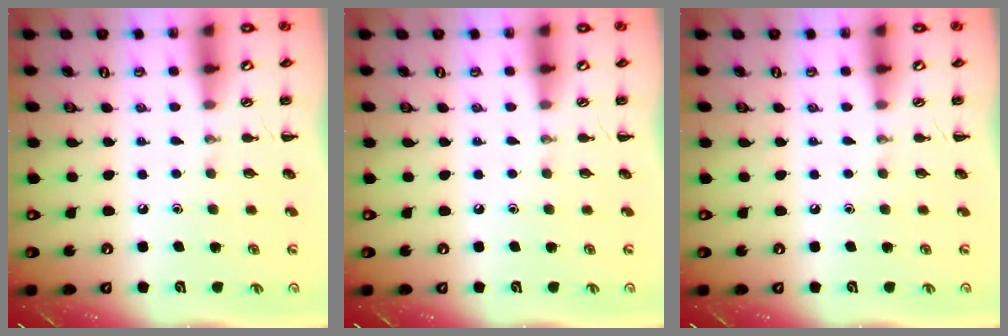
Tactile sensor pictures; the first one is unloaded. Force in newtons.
{"total": 0.0}
{"total": 0.0}